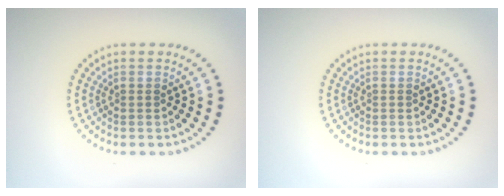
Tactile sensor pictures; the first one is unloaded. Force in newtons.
{"total": 0.0}